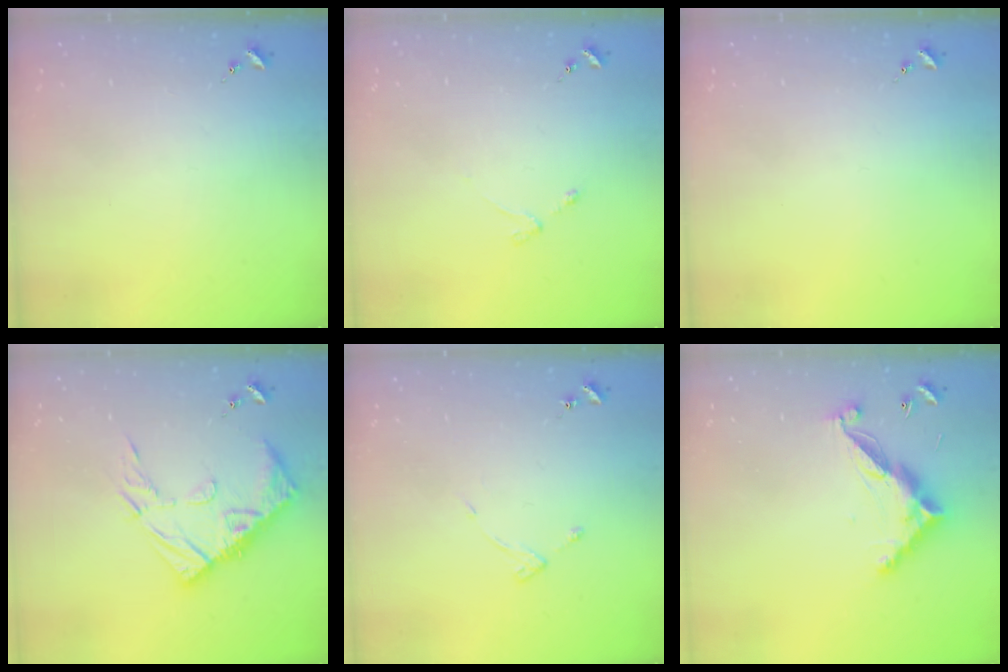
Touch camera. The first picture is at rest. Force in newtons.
{"total": 3.0, "press": 2.9, "slide": 0.5}
{"total": 0.0}
{"total": 15.2, "press": 15.2, "slide": 1.5}
{"total": 4.1, "press": 4.1, "slide": 0.5}
{"total": 12.2, "press": 12.1, "slide": 0.3}